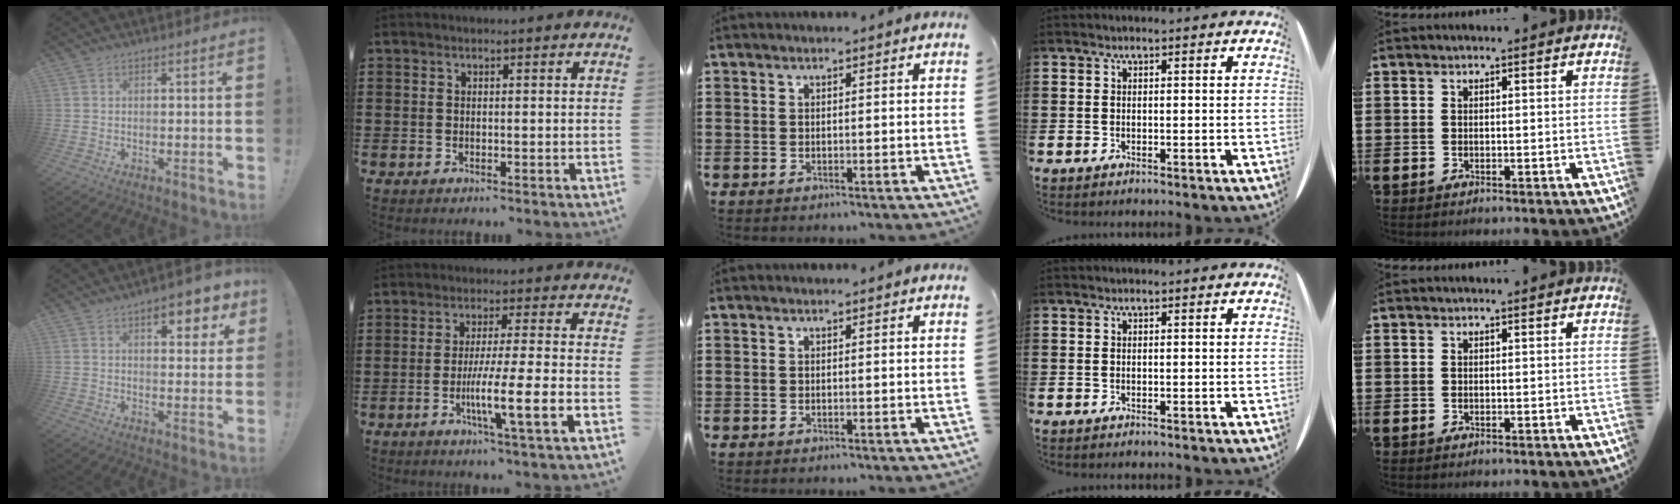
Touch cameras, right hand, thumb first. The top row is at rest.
{"thumb": {"total": 8.4, "force": [4.4, 3.6, 6.2], "torque": [-0.069, -0.020, 0.070]}, "index": {"total": 9.0, "force": [-3.0, 0.0, 8.5], "torque": [-0.154, -0.015, -0.056]}}